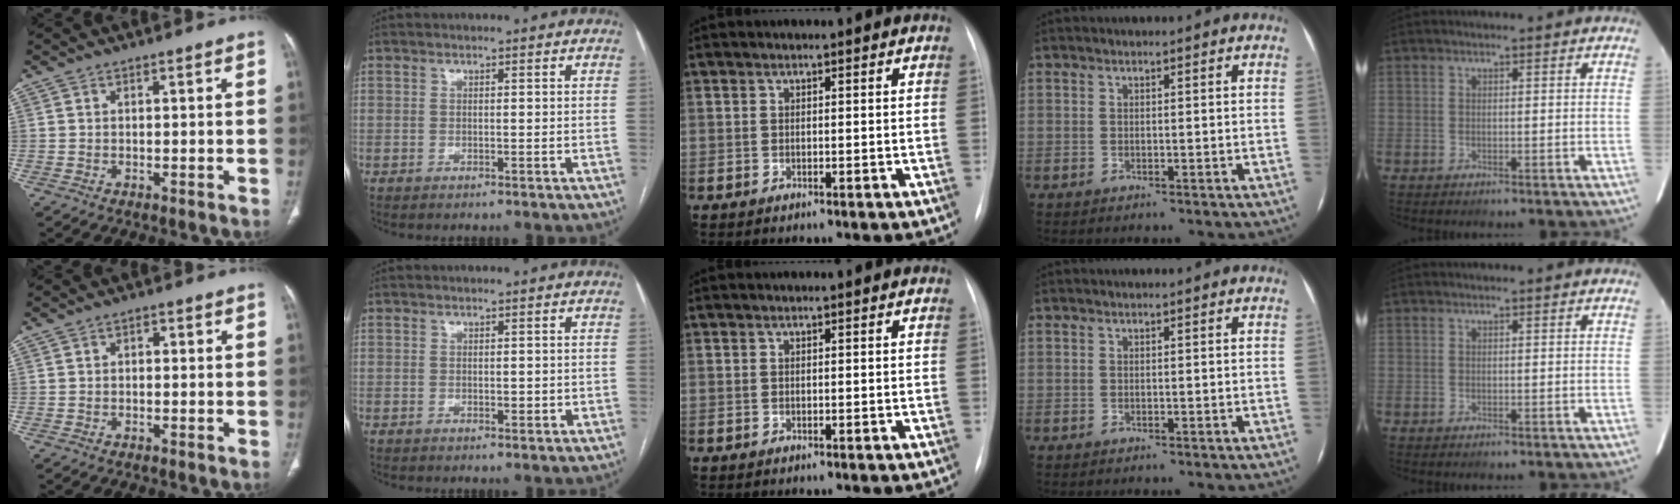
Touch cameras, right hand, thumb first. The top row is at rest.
{"thumb": {"total": 1.2, "force": [0.1, 0.9, 0.9], "torque": [-0.005, 0.004, -0.004]}, "index": {"total": 1.4, "force": [-0.1, 0.7, 1.2], "torque": [-0.015, -0.002, 0.002]}}